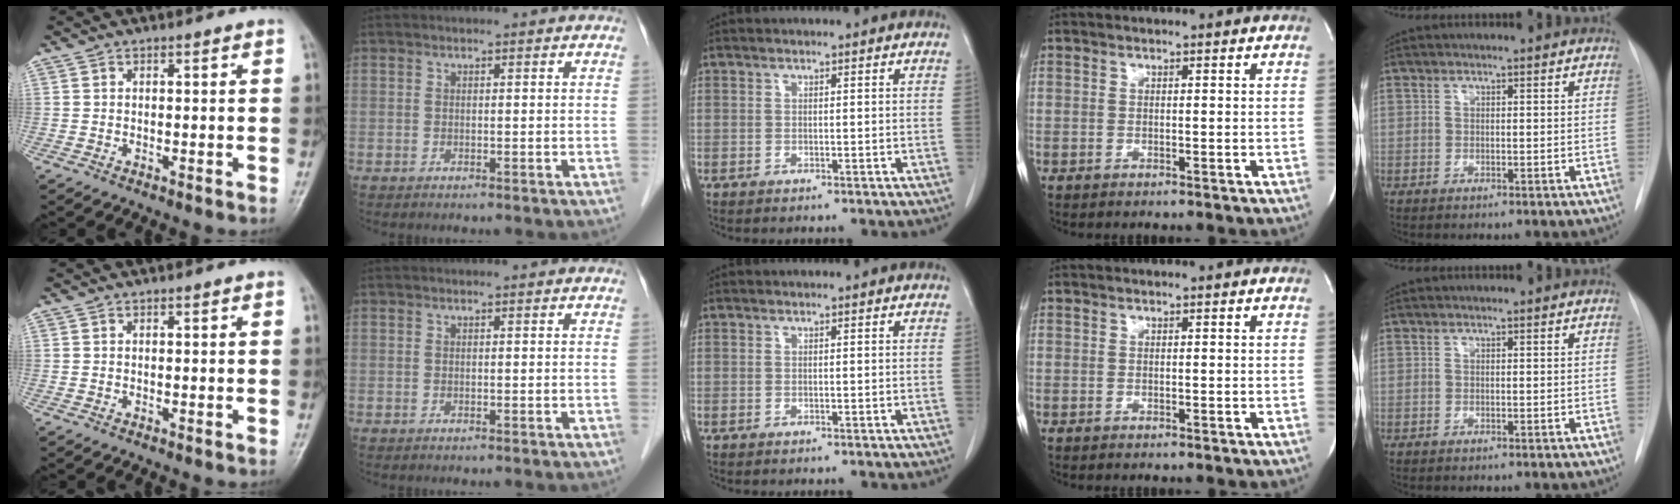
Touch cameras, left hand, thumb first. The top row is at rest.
{}